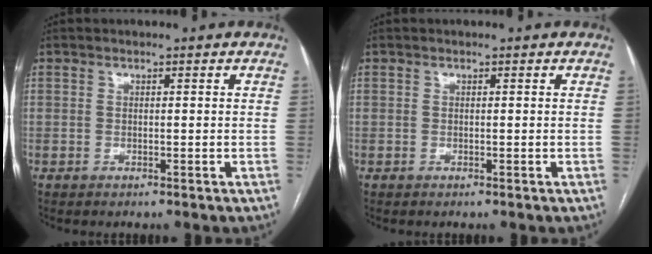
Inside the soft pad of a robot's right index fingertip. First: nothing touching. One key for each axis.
{"total": 0.0}